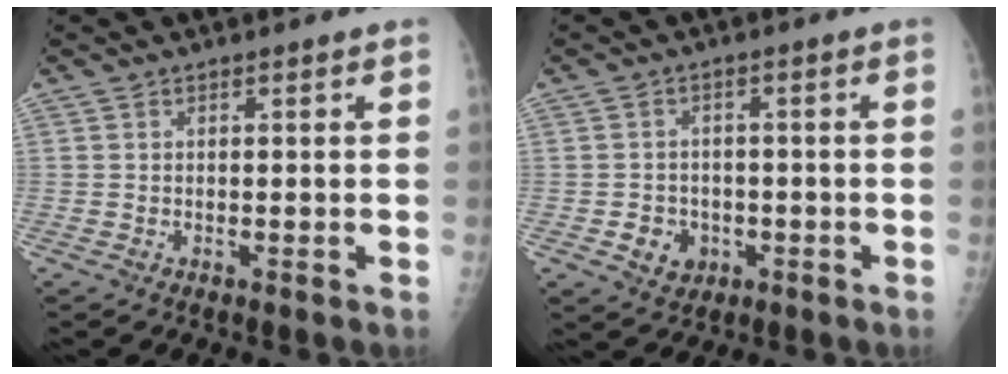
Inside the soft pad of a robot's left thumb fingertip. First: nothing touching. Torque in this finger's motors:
{"motor_torque": [-0.23, 0.23, -0.04, 0.04, 0.02]}